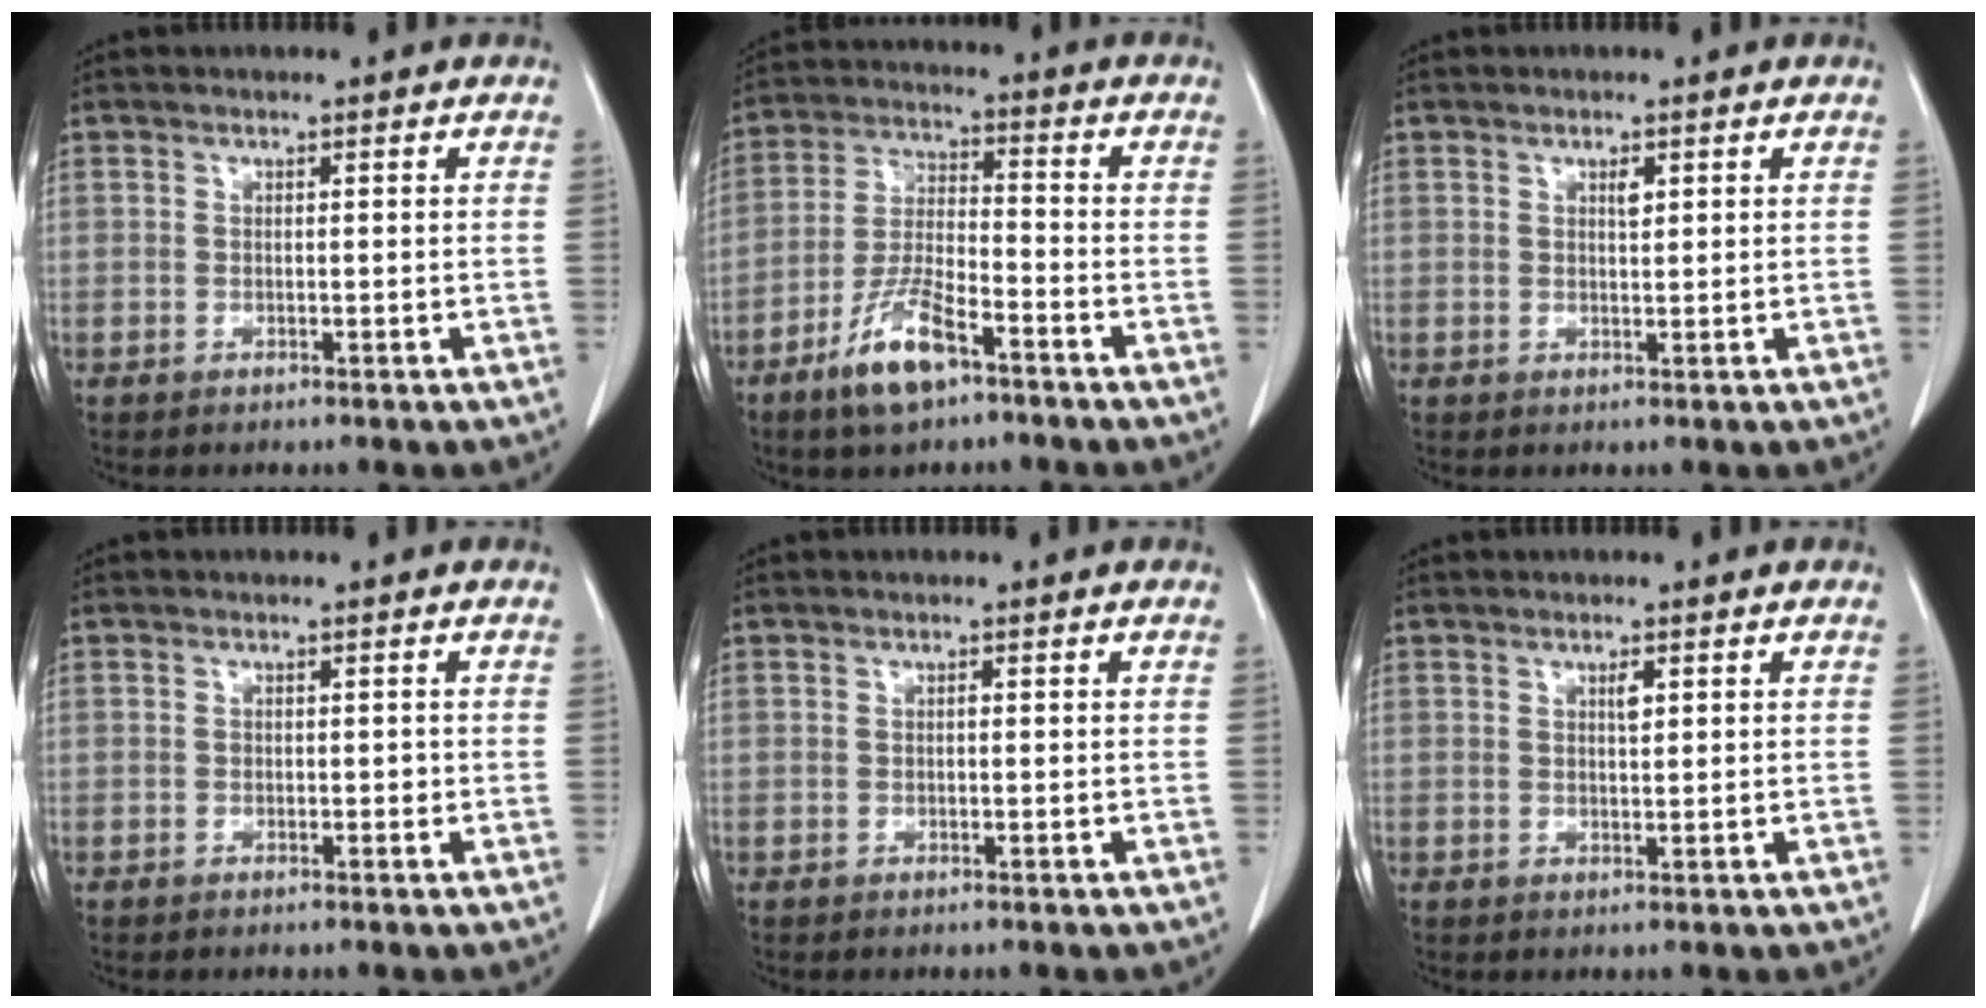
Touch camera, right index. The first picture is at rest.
{"total": 9.7, "force": [-6.1, 2.6, 7.1], "torque": [-0.148, -0.009, -0.115]}
{"total": 1.2, "force": [0.6, 0.4, 1.0], "torque": [-0.018, -0.003, 0.009]}
{"total": 0.7, "force": [-0.1, 0.5, 0.5], "torque": [-0.001, 0.004, -0.001]}
{"total": 0.0}
{"total": 1.3, "force": [0.6, 0.3, 1.2], "torque": [-0.021, -0.001, 0.009]}